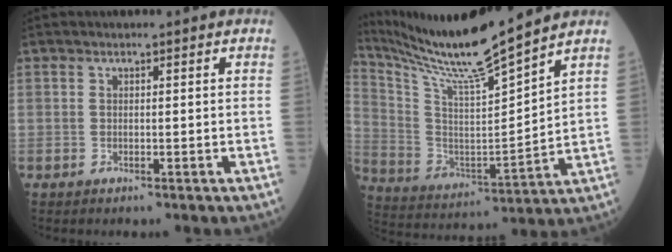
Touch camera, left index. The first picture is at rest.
{"total": 15.9, "force": [14.3, -1.7, 6.7], "torque": [-0.150, -0.016, 0.270]}